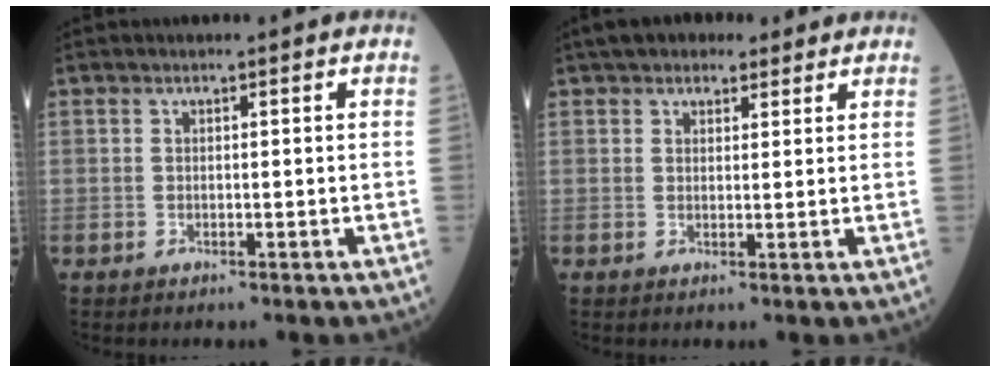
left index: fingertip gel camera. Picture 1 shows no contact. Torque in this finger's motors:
{"motor_torque": [1.07, -1.07, 0.26, 0.06]}